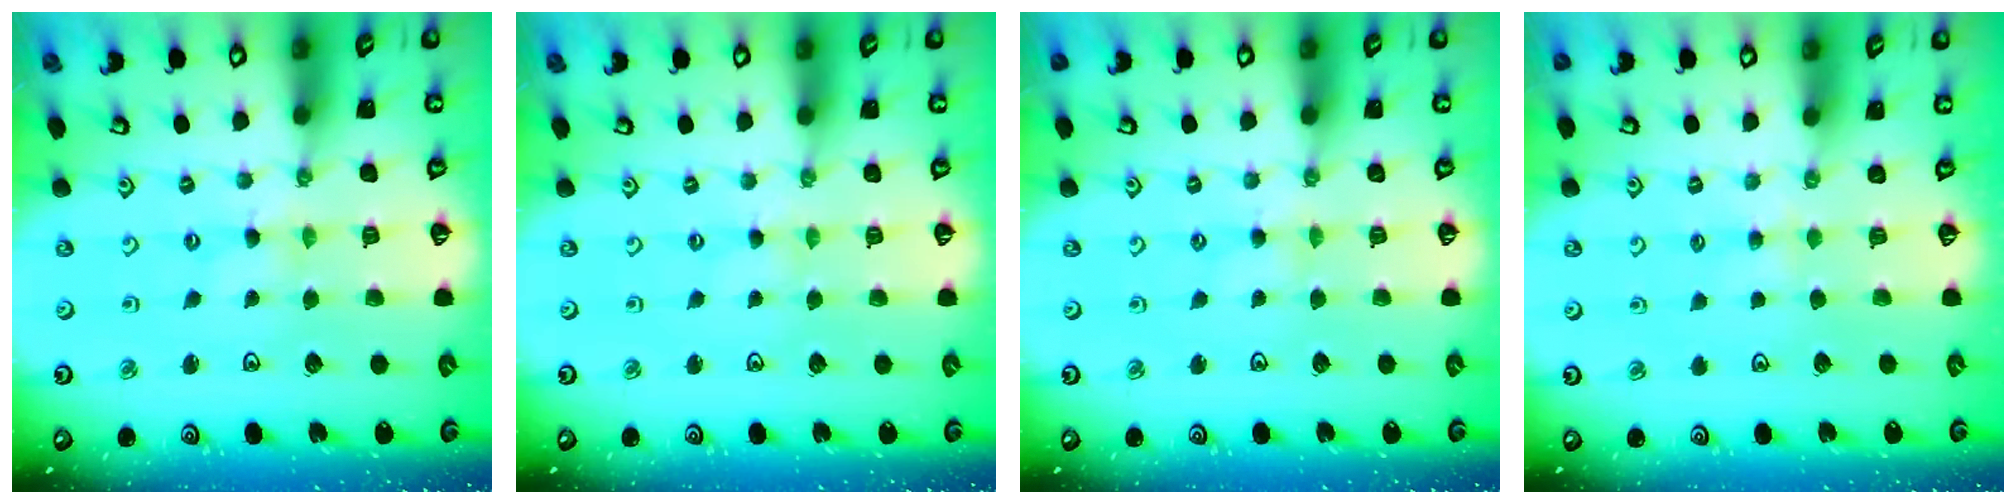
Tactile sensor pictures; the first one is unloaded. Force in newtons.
{"total": 0.0}
{"total": 2.5, "press": 2.4, "slide": 0.4}
{"total": 2.8, "press": 2.7, "slide": 0.5}